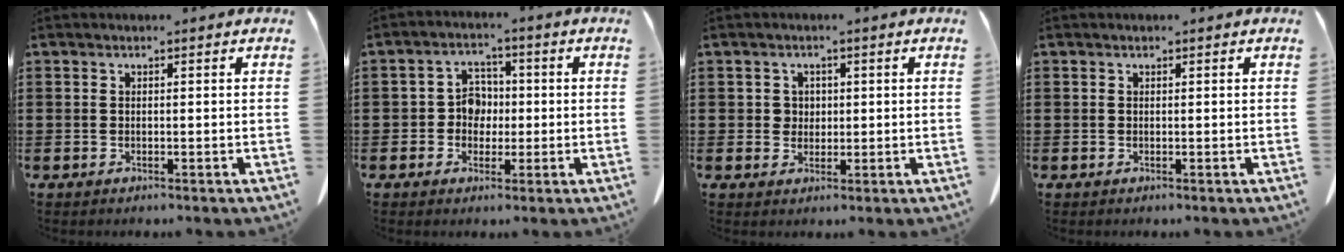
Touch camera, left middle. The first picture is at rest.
{"total": 4.2, "force": [-0.2, 3.8, 1.8], "torque": [-0.048, 0.013, -0.009]}
{"total": 2.1, "force": [0.6, 2.0, 0.5], "torque": [-0.018, 0.009, 0.010]}
{"total": 0.0}